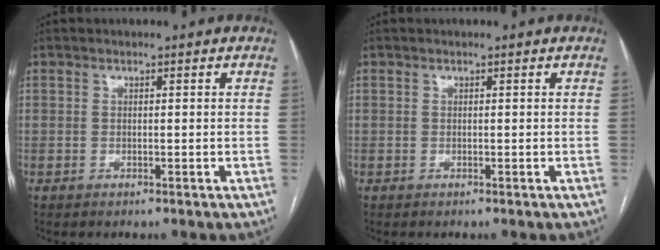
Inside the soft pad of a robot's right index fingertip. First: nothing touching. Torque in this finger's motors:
{"motor_torque": [0.00, 0.00, 0.00, 0.00]}